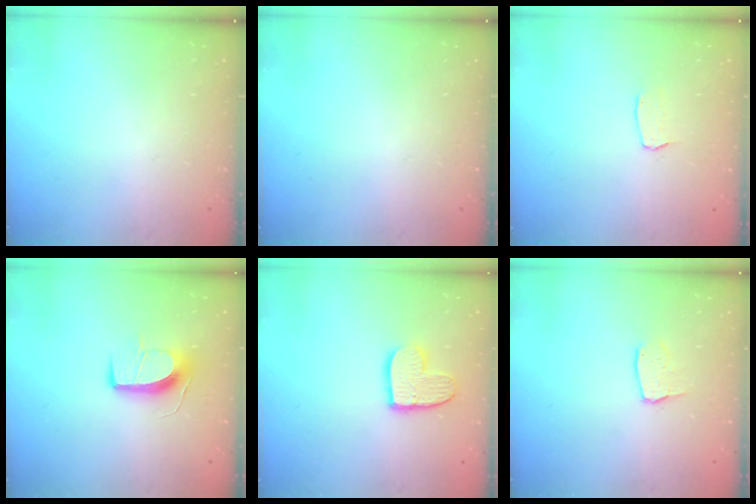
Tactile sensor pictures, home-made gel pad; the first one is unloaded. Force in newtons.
{"total": 0.0}
{"total": 2.9, "press": 2.9, "slide": 0.2}
{"total": 10.1, "press": 10.1, "slide": 0.2}
{"total": 10.7, "press": 10.7, "slide": 0.8}
{"total": 3.0, "press": 3.0, "slide": 0.2}